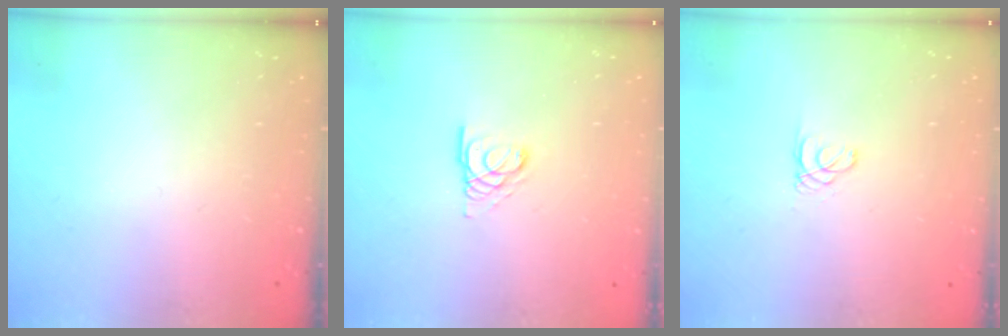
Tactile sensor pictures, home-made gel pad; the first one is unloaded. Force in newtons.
{"total": 3.4, "press": 3.4, "slide": 0.3}
{"total": 0.6, "press": 0.6, "slide": 0.1}